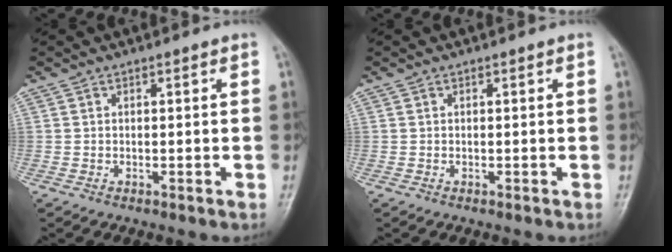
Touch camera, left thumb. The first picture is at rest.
{"total": 0.0}